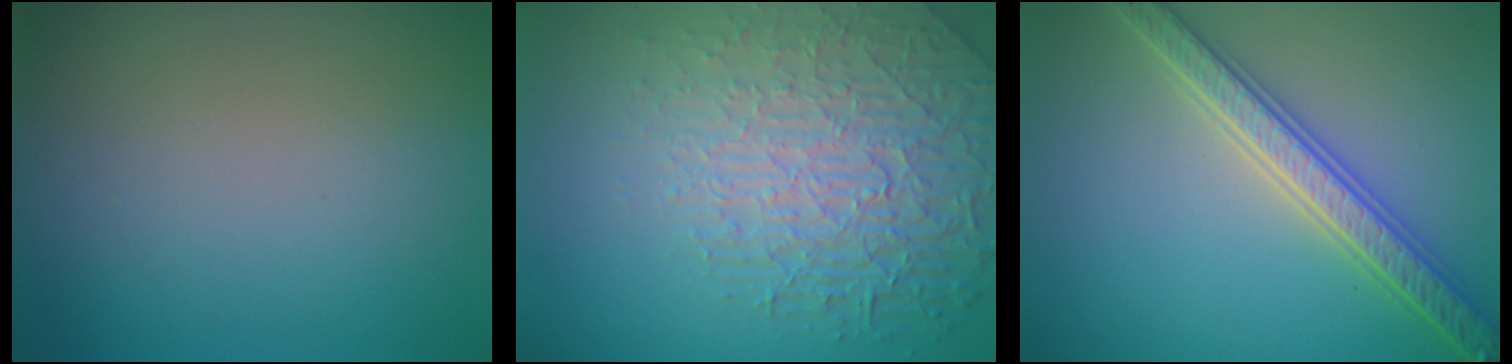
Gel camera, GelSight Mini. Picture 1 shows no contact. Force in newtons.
{"total": 6.5, "press": 5.3, "slide": 3.8}
{"total": 5.5, "press": 5.4, "slide": 1.1}